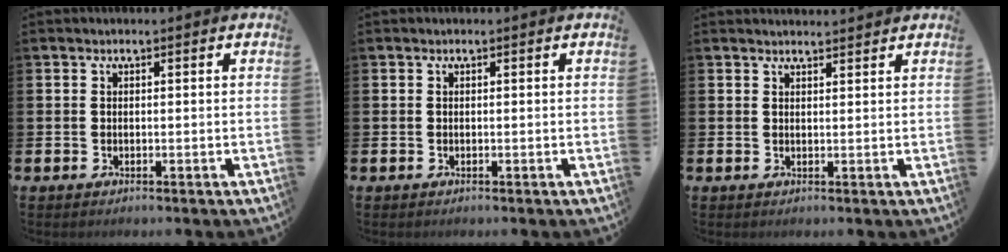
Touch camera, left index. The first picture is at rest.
{"total": 0.0}
{"total": 1.7, "force": [1.7, 0.1, -0.1], "torque": [0.007, -0.009, 0.029]}